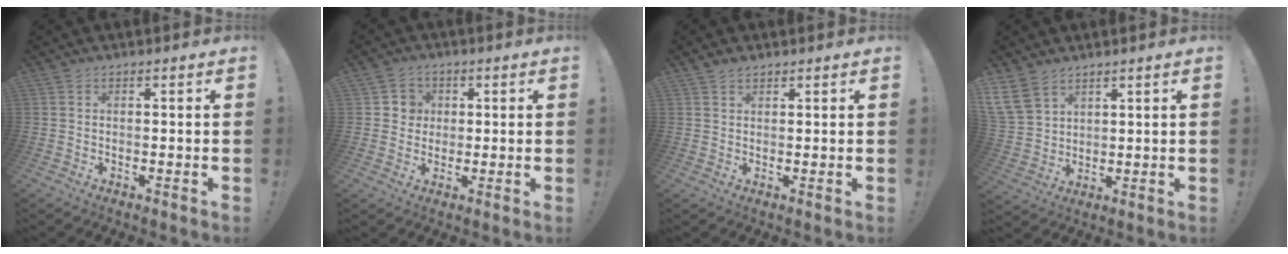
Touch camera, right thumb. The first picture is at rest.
{"total": 5.0, "force": [0.8, 4.9, 0.9], "torque": [-0.008, -0.004, 0.014]}
{"total": 1.9, "force": [1.6, 0.8, 0.6], "torque": [-0.011, -0.006, 0.029]}
{"total": 9.1, "force": [6.2, 5.6, 3.6], "torque": [-0.079, -0.031, 0.128]}